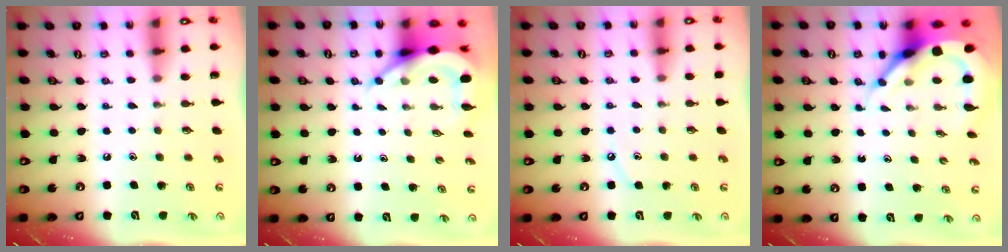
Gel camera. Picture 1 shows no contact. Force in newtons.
{"total": 7.1, "press": 7.1, "slide": 0.7}
{"total": 3.9, "press": 3.9, "slide": 0.4}
{"total": 9.2, "press": 9.1, "slide": 1.2}